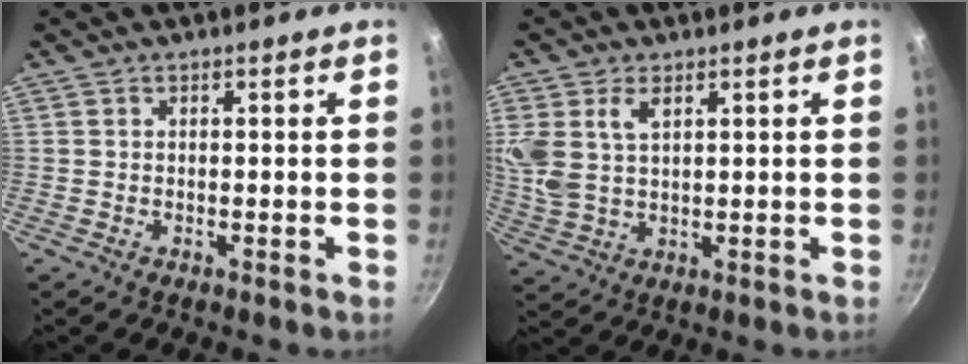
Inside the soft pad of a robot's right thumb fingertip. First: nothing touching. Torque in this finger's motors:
{"motor_torque": [-0.05, 0.34, 0.19, 0.10, 0.19]}